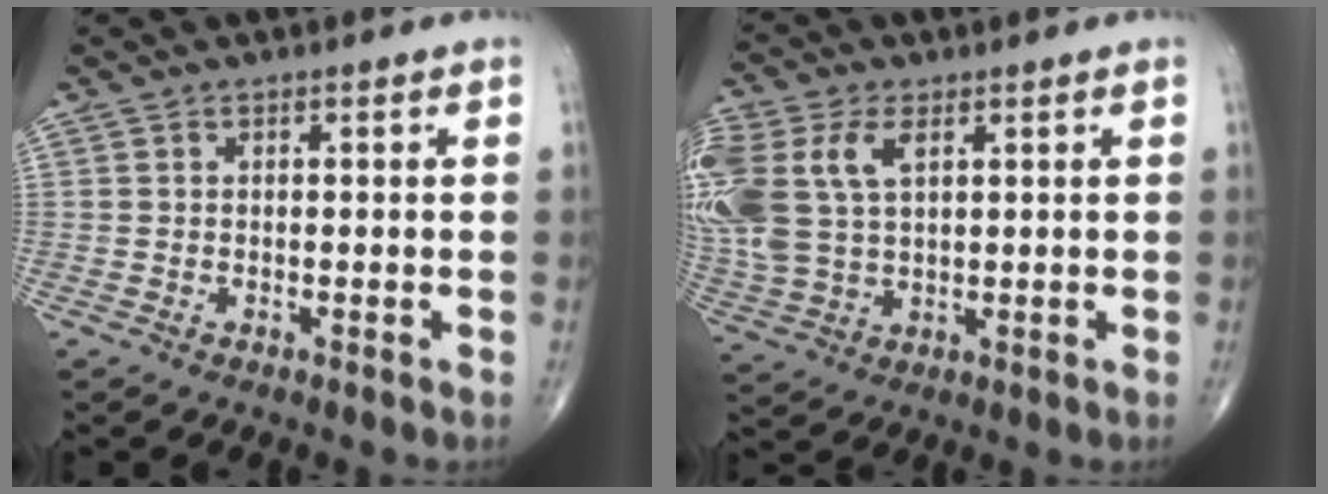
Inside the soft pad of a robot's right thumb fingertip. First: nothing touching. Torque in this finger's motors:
{"motor_torque": [1.12, 1.19, 1.35, 0.59, 0.20]}